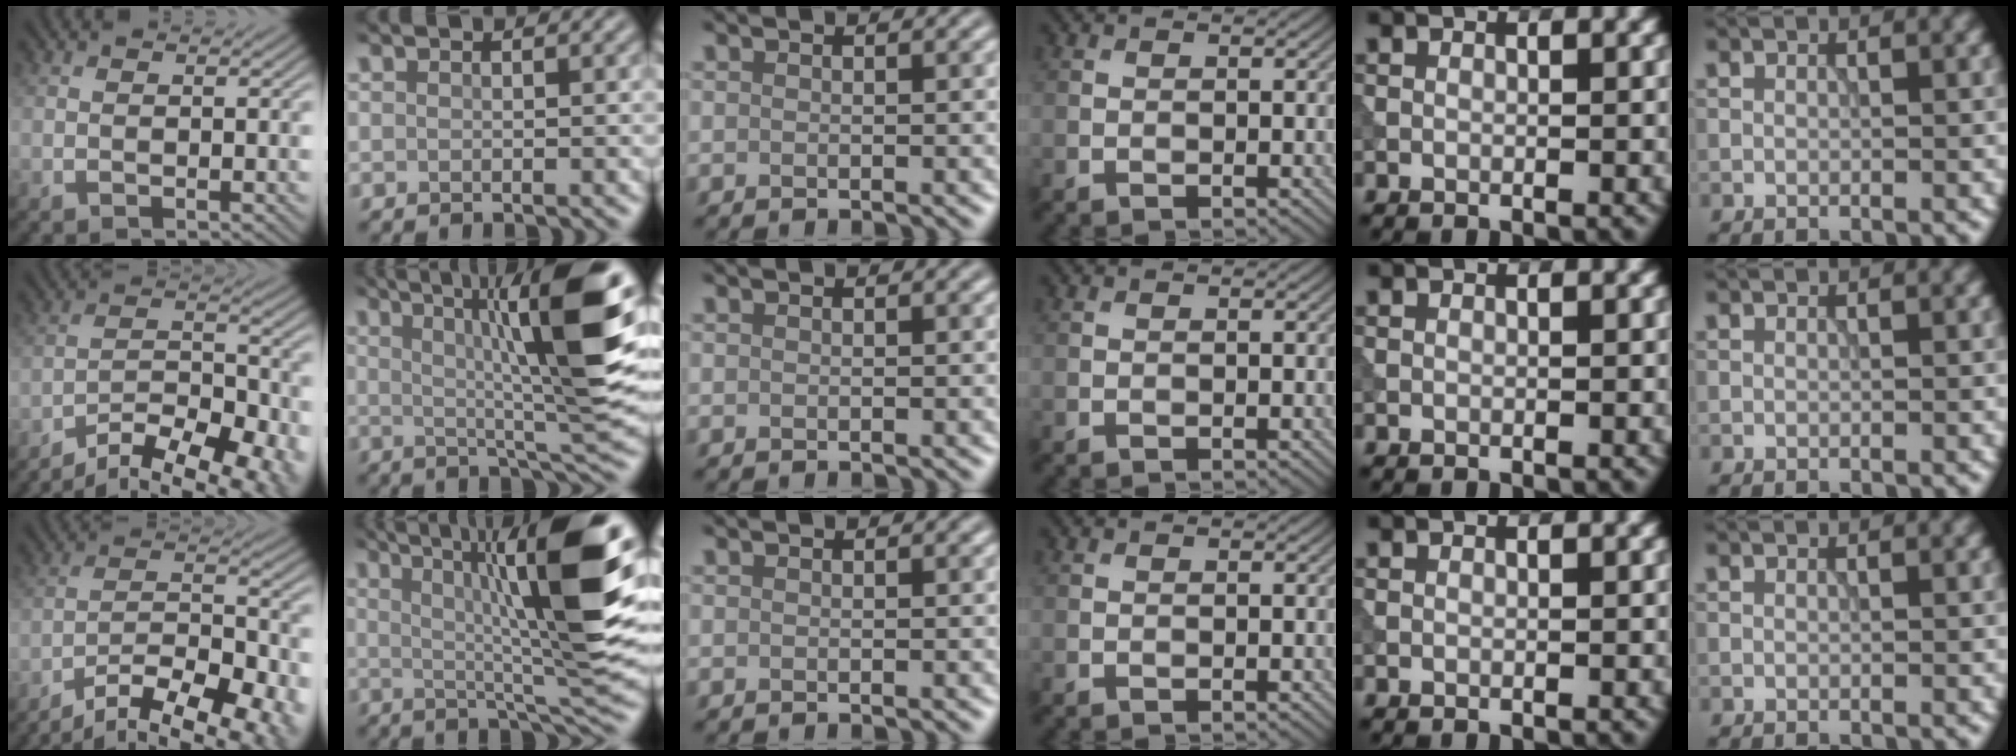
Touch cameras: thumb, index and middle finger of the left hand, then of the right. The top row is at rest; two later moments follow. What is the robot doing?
{"motion": "extract", "object": "tissue"}